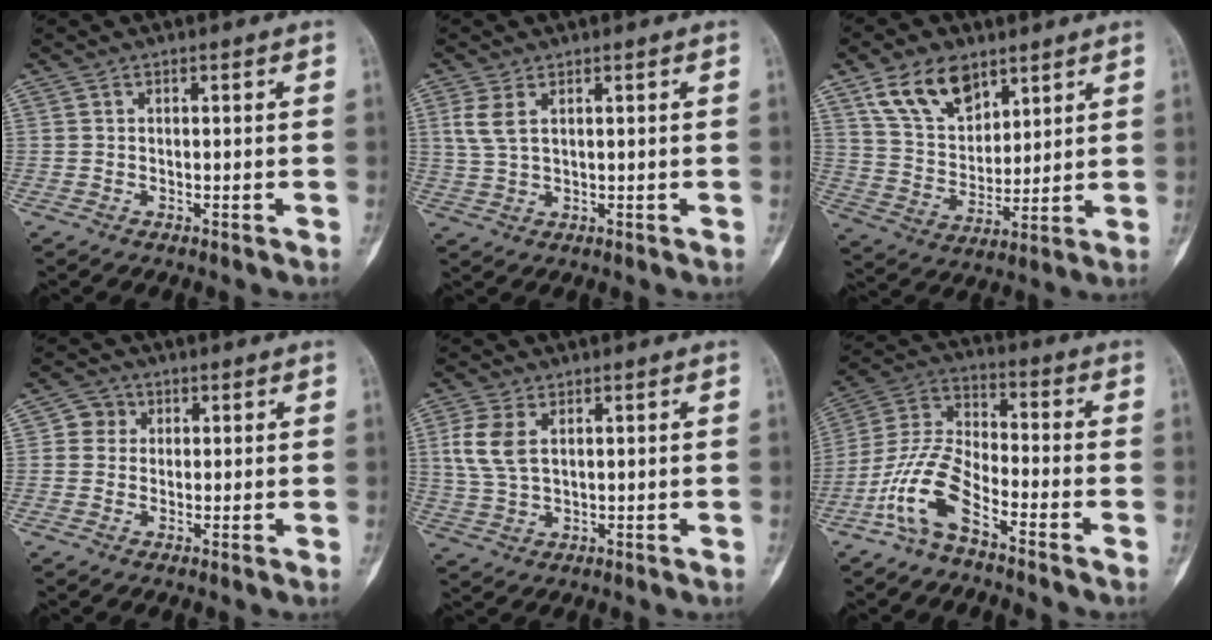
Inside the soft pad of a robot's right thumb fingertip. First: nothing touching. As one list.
[{"total": 3.9, "force": [1.6, 1.9, 3.1], "torque": [-0.076, 0.002, 0.041]}, {"total": 12.7, "force": [7.9, 7.4, 6.7], "torque": [-0.097, -0.035, 0.156]}, {"total": 3.4, "force": [0.8, 3.2, 0.7], "torque": [0.011, 0.003, 0.006]}, {"total": 6.7, "force": [2.1, 3.8, 5.1], "torque": [-0.116, -0.001, 0.048]}, {"total": 11.1, "force": [-6.4, 4.0, 8.2], "torque": [-0.184, 0.051, -0.135]}]